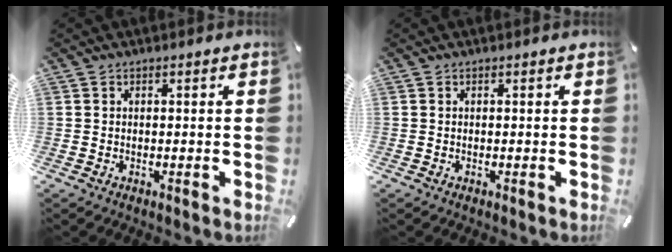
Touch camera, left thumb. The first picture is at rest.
{"total": 0.0}